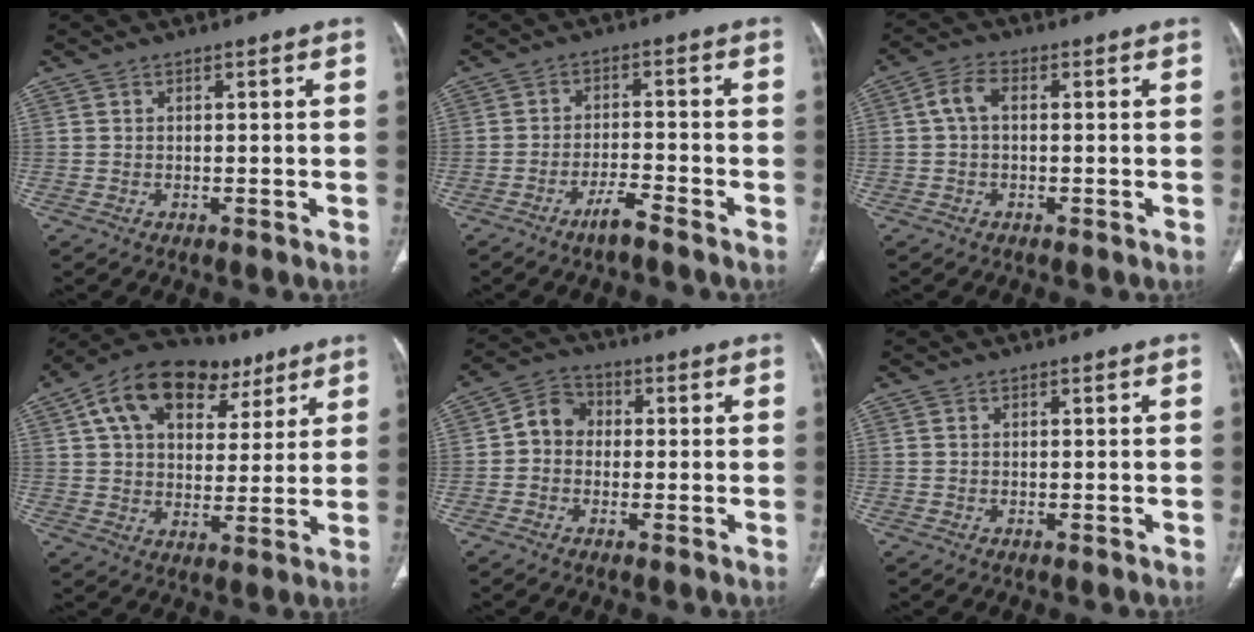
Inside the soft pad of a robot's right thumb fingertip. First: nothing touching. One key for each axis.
{"total": 4.2, "fx": -3.3, "fy": 0.3, "fz": 2.6, "tx": -0.052, "ty": 0.020, "tz": -0.063}
{"total": 4.3, "fx": 0.3, "fy": 2.5, "fz": 3.5, "tx": -0.072, "ty": 0.012, "tz": -0.001}
{"total": 19.7, "fx": 9.5, "fy": 12.4, "fz": 12.0, "tx": -0.162, "ty": 0.009, "tz": 0.150}
{"total": 5.7, "fx": -0.3, "fy": 5.0, "fz": 2.8, "tx": -0.028, "ty": 0.020, "tz": -0.017}
{"total": 0.0}